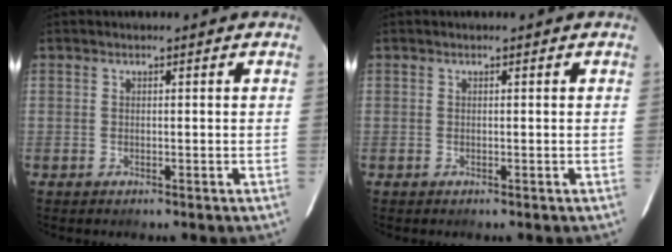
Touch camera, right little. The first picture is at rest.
{"total": 0.0}